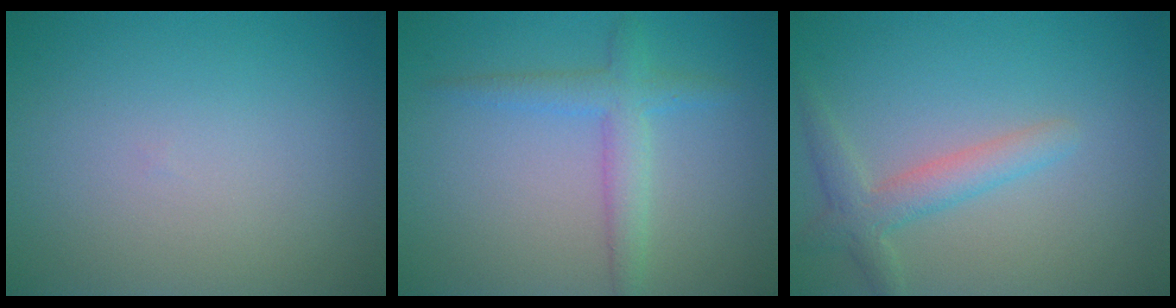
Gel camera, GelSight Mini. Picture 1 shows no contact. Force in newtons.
{"total": 2.9, "press": 2.9, "slide": 0.1}
{"total": 2.8, "press": 2.8, "slide": 0.3}